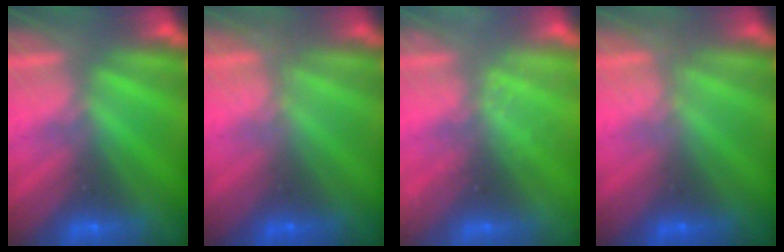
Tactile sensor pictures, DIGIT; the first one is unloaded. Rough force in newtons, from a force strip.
{"total": 1.2}
{"total": 2.1}
{"total": 1.2}